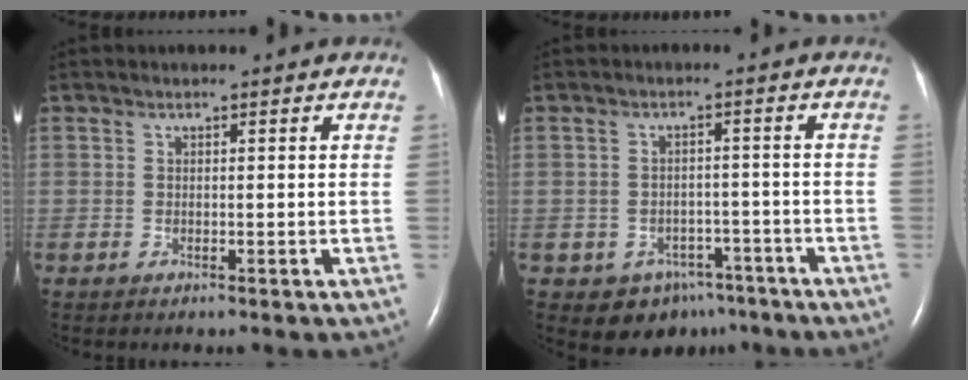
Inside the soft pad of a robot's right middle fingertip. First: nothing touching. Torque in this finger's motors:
{"motor_torque": [0.40, -0.40, 0.01, 0.03]}